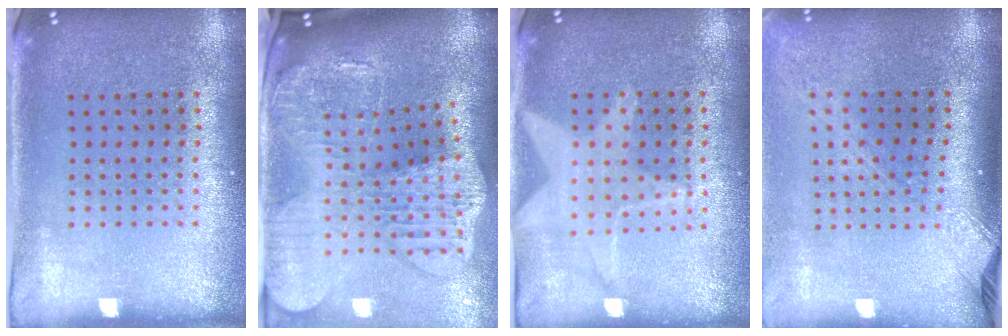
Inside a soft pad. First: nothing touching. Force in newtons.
{"total": 4.5, "press": 3.4, "slide": 3.0}
{"total": 1.1, "press": 1.1, "slide": 0.1}
{"total": 2.2, "press": 1.6, "slide": 1.5}